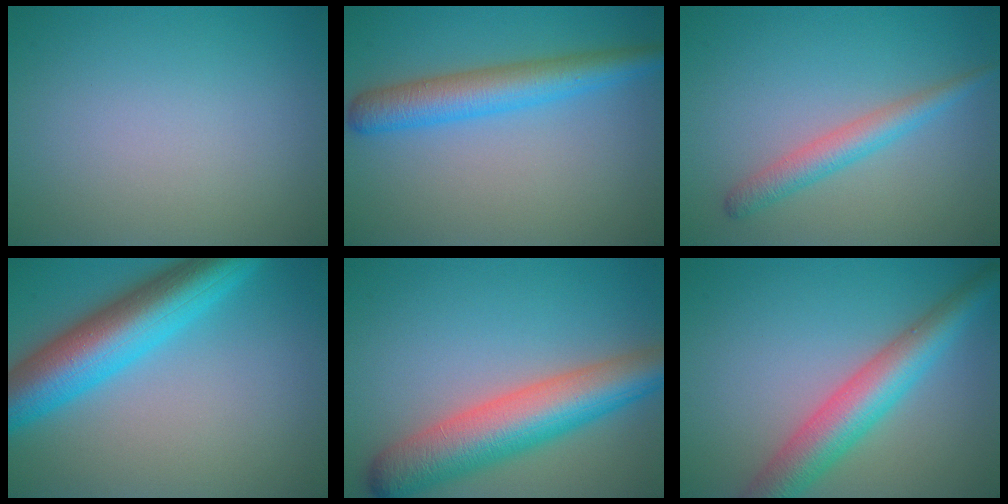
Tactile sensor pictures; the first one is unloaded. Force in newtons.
{"total": 5.0, "press": 5.0, "slide": 0.2}
{"total": 2.8, "press": 2.8, "slide": 0.0}
{"total": 9.1, "press": 9.1, "slide": 0.5}
{"total": 8.6, "press": 8.6, "slide": 0.5}
{"total": 6.3, "press": 6.3, "slide": 0.1}